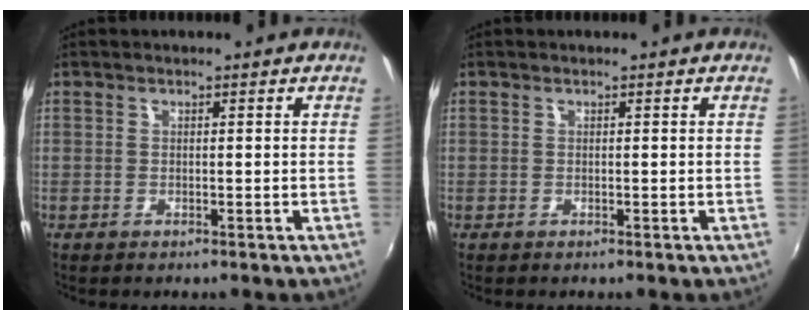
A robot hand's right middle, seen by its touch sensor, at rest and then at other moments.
{"total": 0.0}